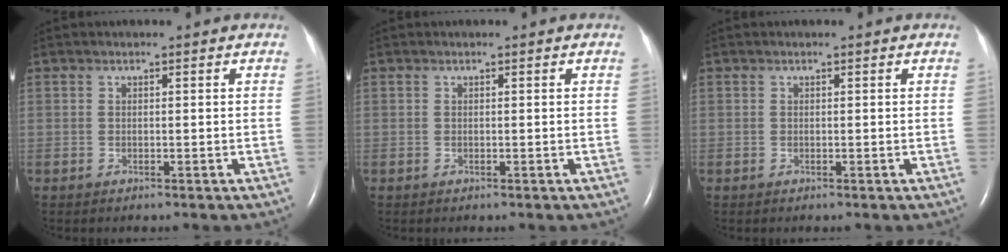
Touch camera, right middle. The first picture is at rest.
{"total": 0.0}
{"total": 0.0}